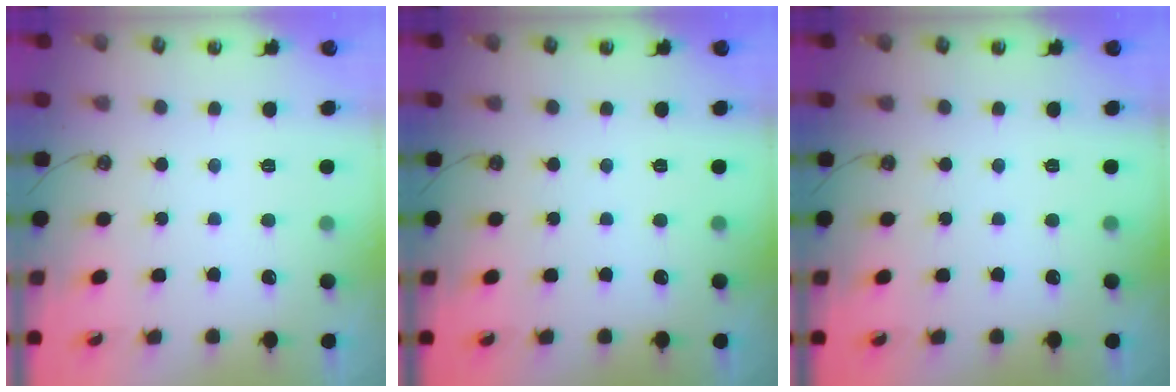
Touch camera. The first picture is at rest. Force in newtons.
{"total": 0.0}
{"total": 0.0}